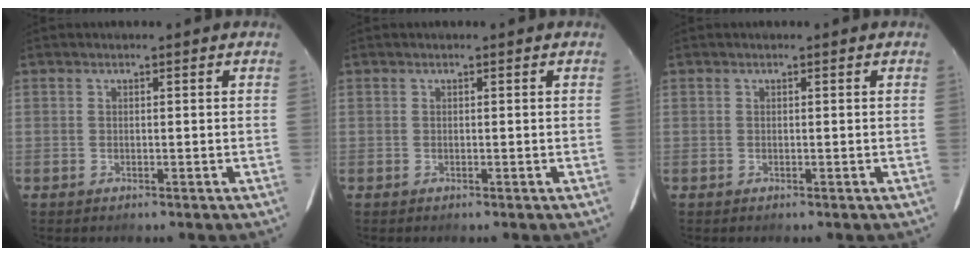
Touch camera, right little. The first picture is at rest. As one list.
[{"total": 0.0}, {"total": 0.0}]